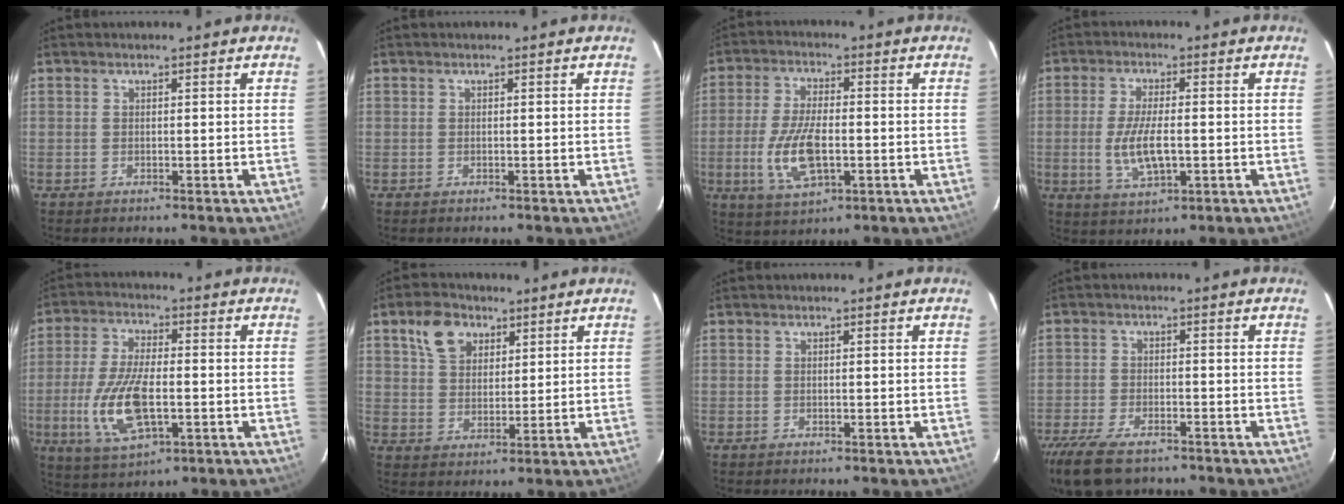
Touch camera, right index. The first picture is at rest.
{"total": 0.0}
{"total": 10.7, "force": [-2.5, 4.5, 9.4], "torque": [-0.196, -0.009, -0.044]}
{"total": 7.9, "force": [-1.3, 2.9, 7.3], "torque": [-0.147, -0.010, -0.020]}
{"total": 13.0, "force": [-3.0, 5.1, 11.6], "torque": [-0.244, -0.012, -0.053]}
{"total": 7.9, "force": [4.2, 5.3, 4.1], "torque": [-0.079, 0.023, 0.078]}
{"total": 0.0}
{"total": 11.7, "force": [-9.0, 4.5, 6.0], "torque": [-0.151, -0.034, -0.162]}